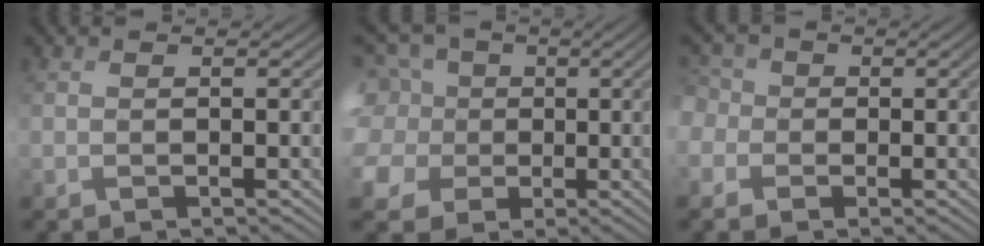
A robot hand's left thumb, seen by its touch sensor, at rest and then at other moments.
{"total": 12.4, "force": [0.3, 10.9, 5.9], "torque": [-0.217, 0.014, -0.020]}
{"total": 5.0, "force": [-0.1, 4.6, 1.9], "torque": [-0.081, 0.007, -0.026]}